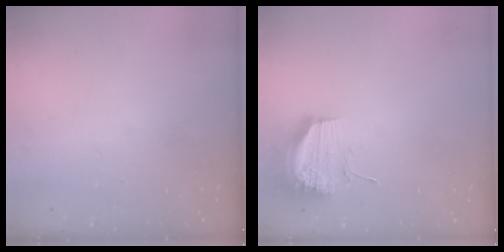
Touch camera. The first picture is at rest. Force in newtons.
{"total": 17.9, "press": 13.8, "slide": 11.4}